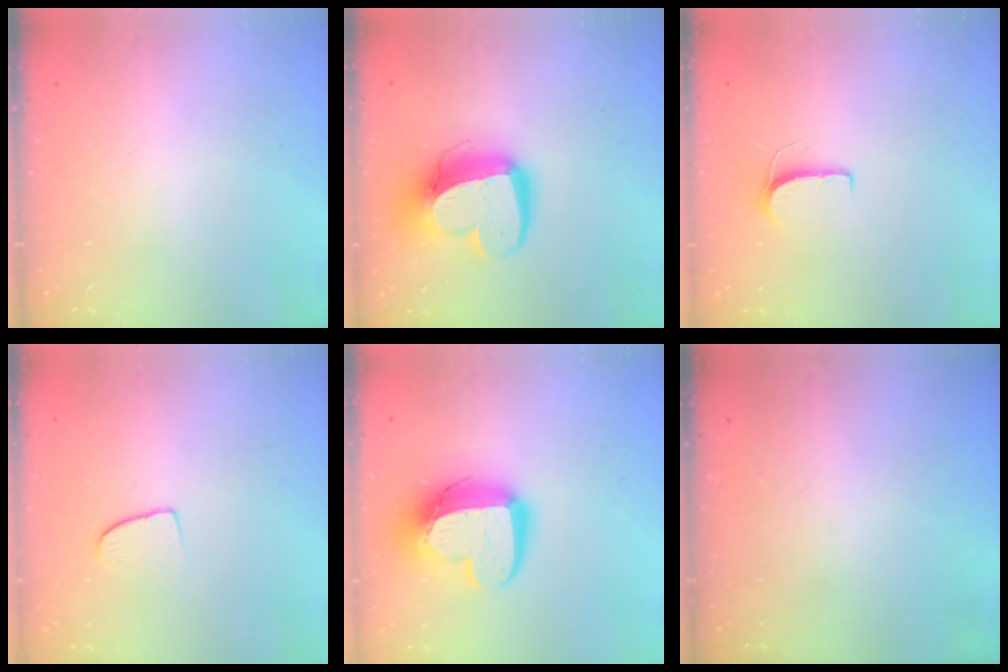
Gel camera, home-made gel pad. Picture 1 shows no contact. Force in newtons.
{"total": 15.2, "press": 15.2, "slide": 1.4}
{"total": 6.1, "press": 6.1, "slide": 0.5}
{"total": 6.8, "press": 6.7, "slide": 0.5}
{"total": 15.1, "press": 15.0, "slide": 1.4}
{"total": 0.0}